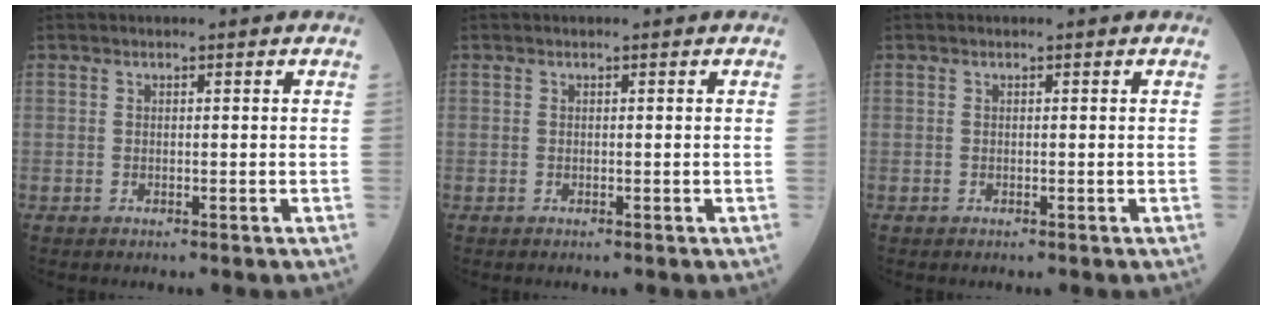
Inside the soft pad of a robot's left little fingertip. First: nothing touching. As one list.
[{"total": 0.0}, {"total": 0.0}]